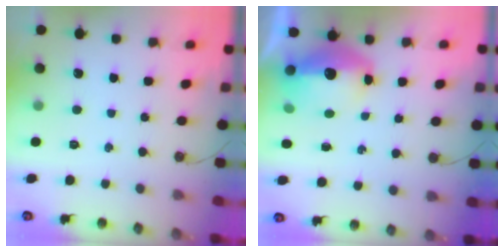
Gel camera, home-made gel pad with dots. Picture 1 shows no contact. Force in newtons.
{"total": 15.0, "press": 14.9, "slide": 1.2}